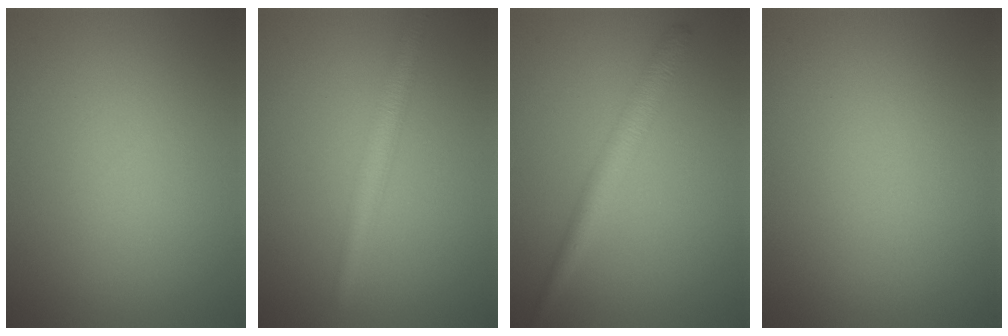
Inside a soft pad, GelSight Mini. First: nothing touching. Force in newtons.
{"total": 2.7, "press": 2.7, "slide": 0.1}
{"total": 2.9, "press": 2.9, "slide": 0.0}
{"total": 0.0}